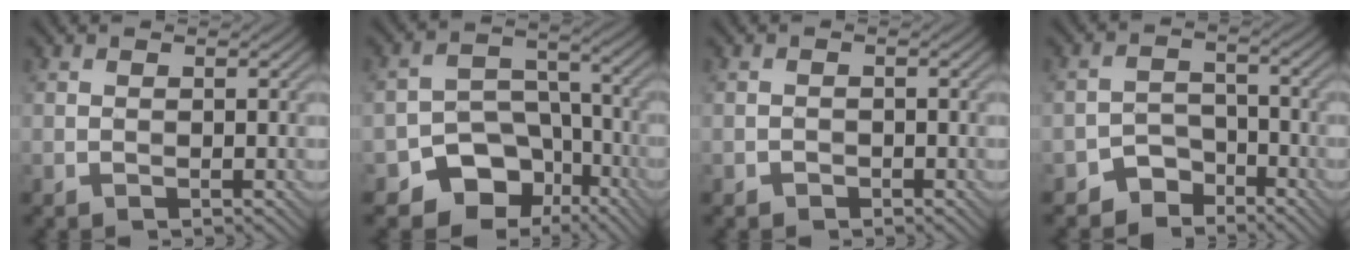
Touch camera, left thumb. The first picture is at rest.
{"total": 9.8, "force": [-5.7, 6.9, 3.9], "torque": [-0.052, -0.004, -0.099]}
{"total": 0.8, "force": [-0.6, 0.6, 0.2], "torque": [-0.001, -0.002, -0.011]}
{"total": 4.2, "force": [-3.3, 2.4, 0.8], "torque": [-0.005, 0.005, -0.068]}